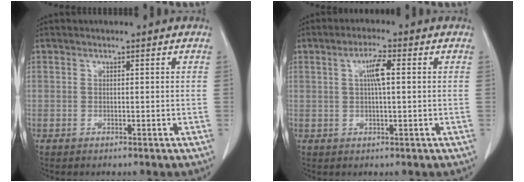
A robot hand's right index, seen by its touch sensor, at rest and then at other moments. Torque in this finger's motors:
{"motor_torque": [0.46, -0.06, 0.12, 0.07]}